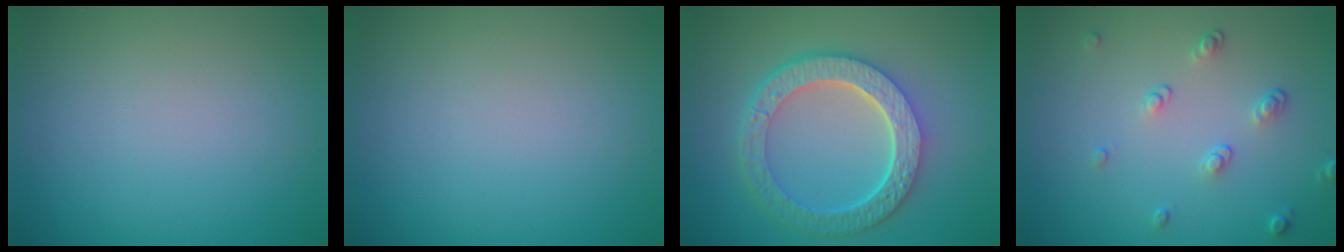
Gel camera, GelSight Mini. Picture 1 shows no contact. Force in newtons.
{"total": 0.0}
{"total": 6.7, "press": 5.1, "slide": 4.4}
{"total": 1.8, "press": 1.3, "slide": 1.2}